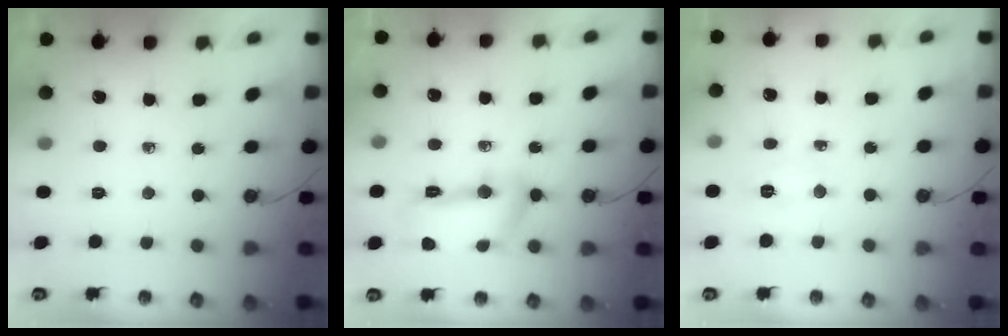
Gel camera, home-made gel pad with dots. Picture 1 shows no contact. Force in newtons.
{"total": 14.3, "press": 14.2, "slide": 1.3}
{"total": 4.2, "press": 4.2, "slide": 0.6}